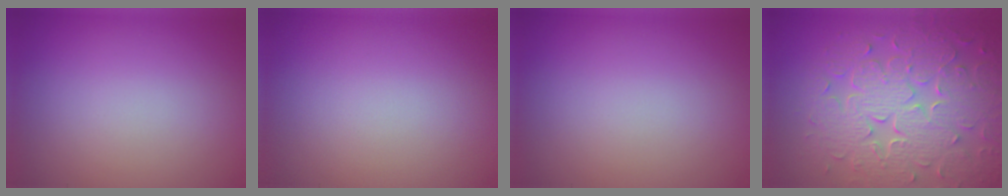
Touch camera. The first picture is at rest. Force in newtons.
{"total": 0.0}
{"total": 0.0}
{"total": 8.7, "press": 6.3, "slide": 6.0}